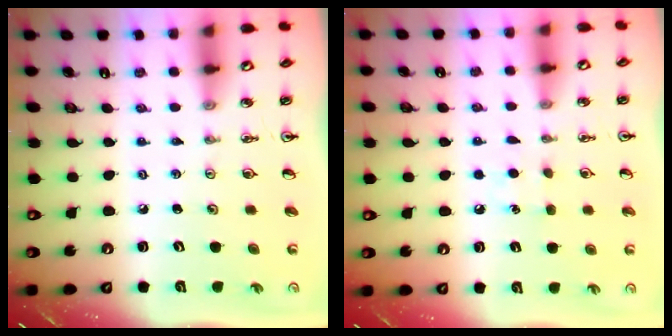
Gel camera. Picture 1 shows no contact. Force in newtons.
{"total": 6.4, "press": 6.3, "slide": 0.7}